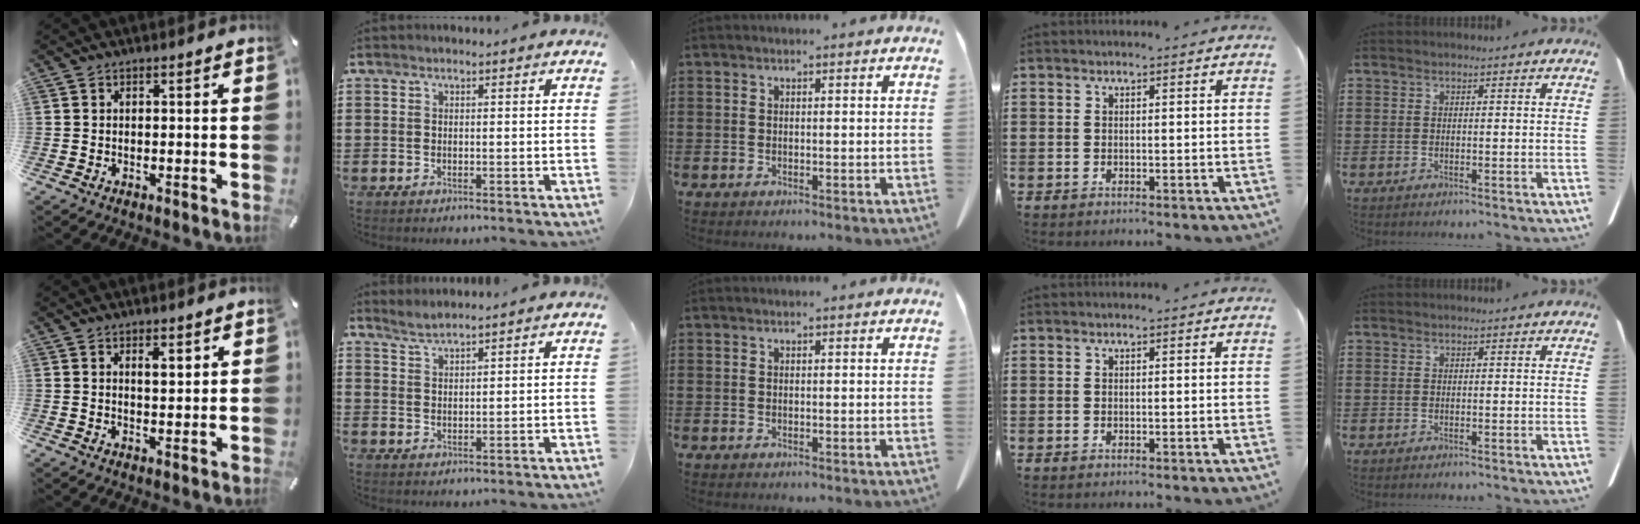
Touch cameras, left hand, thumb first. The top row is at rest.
{"thumb": {"total": 2.9, "force": [1.7, 1.2, 2.1], "torque": [-0.027, -0.004, 0.025]}, "index": {"total": 1.9, "force": [1.9, -0.1, 0.4], "torque": [-0.012, 0.002, 0.037]}}